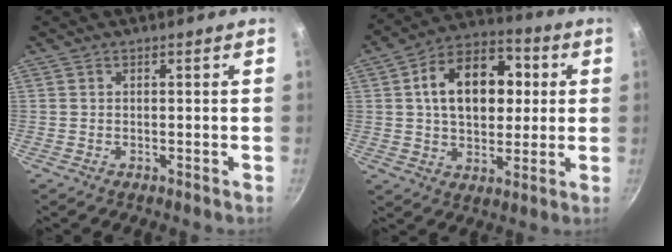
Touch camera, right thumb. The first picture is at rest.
{"total": 17.6, "force": [3.0, 11.8, 12.6], "torque": [-0.158, 0.020, 0.037]}